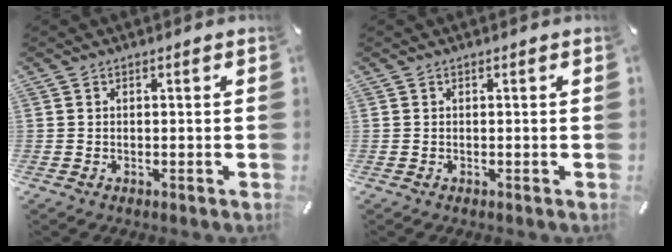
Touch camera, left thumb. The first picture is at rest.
{"total": 0.0}